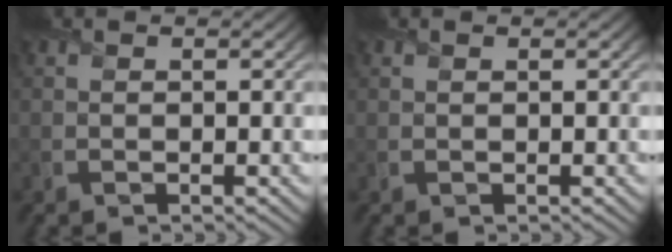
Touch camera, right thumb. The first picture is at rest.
{"total": 0.0}